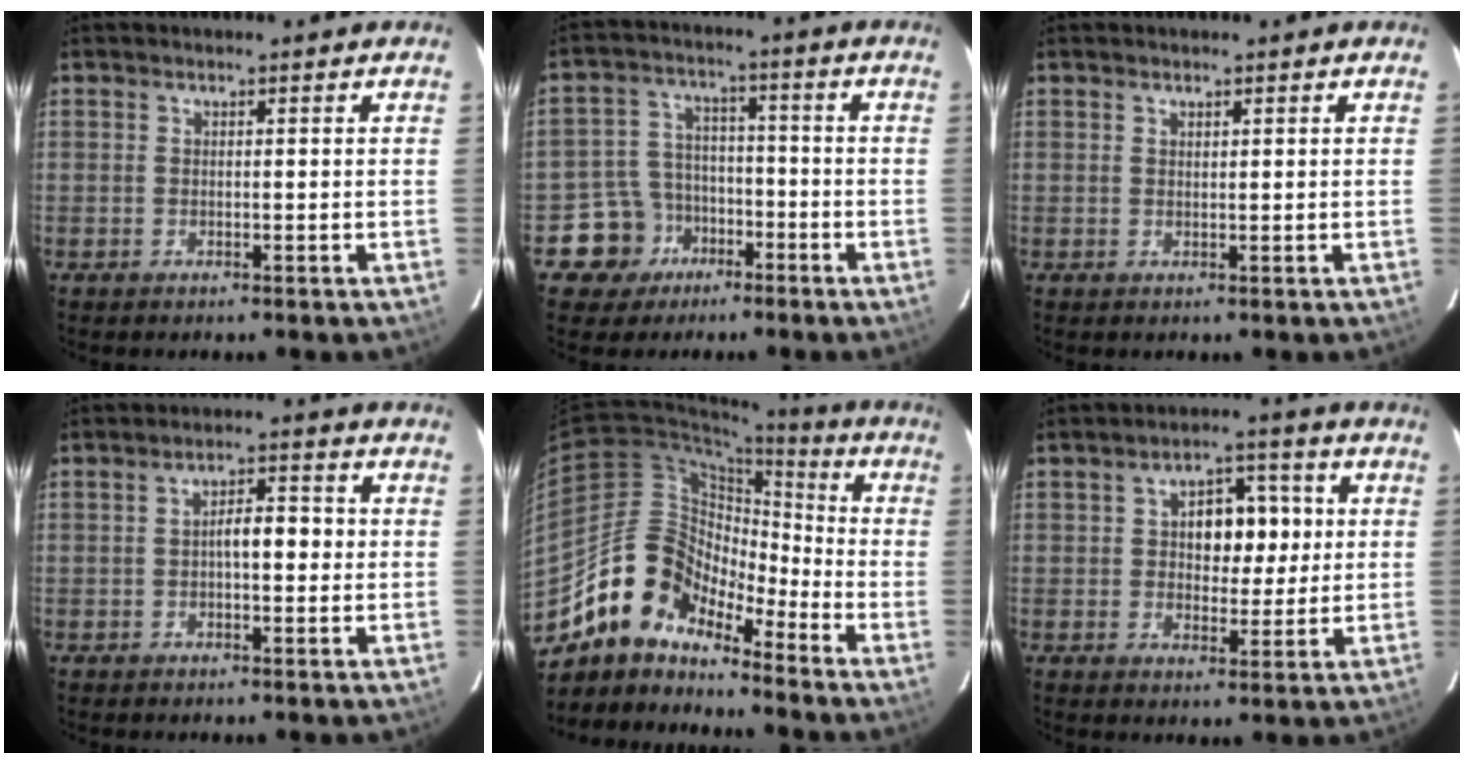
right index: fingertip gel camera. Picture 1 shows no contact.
{"total": 8.4, "force": [-4.8, 6.9, 0.9], "torque": [-0.044, 0.032, -0.071]}
{"total": 0.6, "force": [0.5, 0.2, 0.2], "torque": [-0.005, 0.001, 0.010]}
{"total": 4.7, "force": [-0.2, 1.9, 4.3], "torque": [-0.071, 0.012, -0.002]}
{"total": 12.4, "force": [-10.2, 5.9, 4.1], "torque": [-0.068, 0.033, -0.201]}
{"total": 8.9, "force": [1.5, 5.8, 6.5], "torque": [-0.110, 0.021, 0.028]}